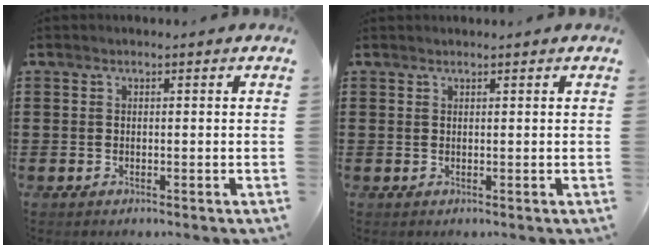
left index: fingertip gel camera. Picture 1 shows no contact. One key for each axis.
{"total": 0.6, "fx": 0.6, "fy": 0.0, "fz": 0.1, "tx": -0.003, "ty": -0.001, "tz": 0.013}